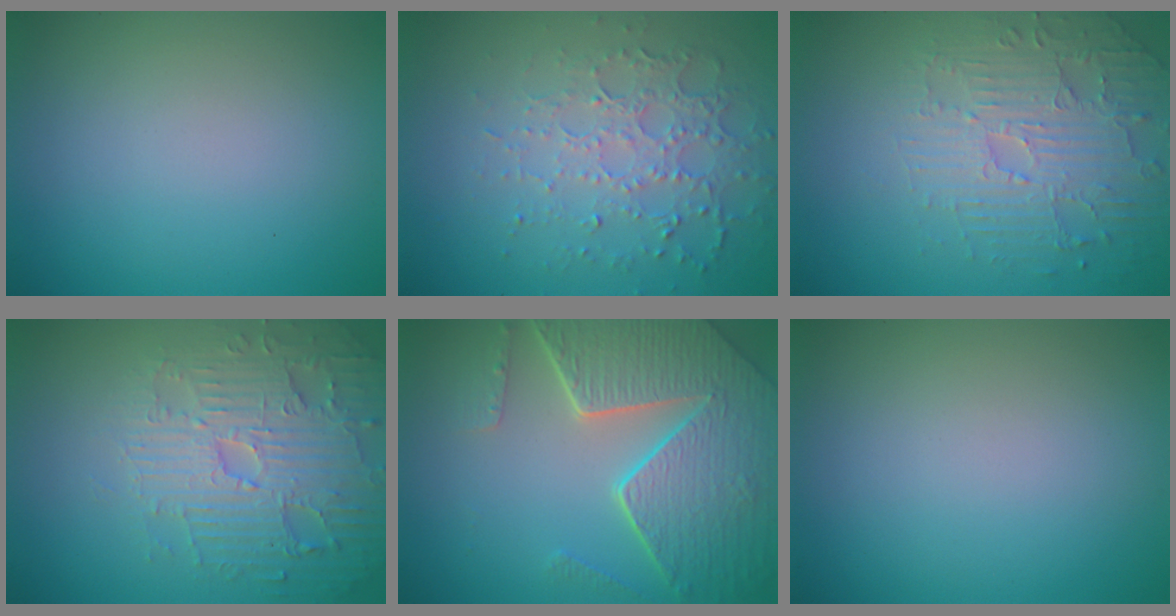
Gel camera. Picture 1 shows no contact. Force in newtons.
{"total": 4.9, "press": 3.5, "slide": 3.4}
{"total": 4.4, "press": 3.6, "slide": 2.6}
{"total": 5.1, "press": 5.0, "slide": 1.0}
{"total": 8.1, "press": 5.9, "slide": 5.5}
{"total": 0.0}